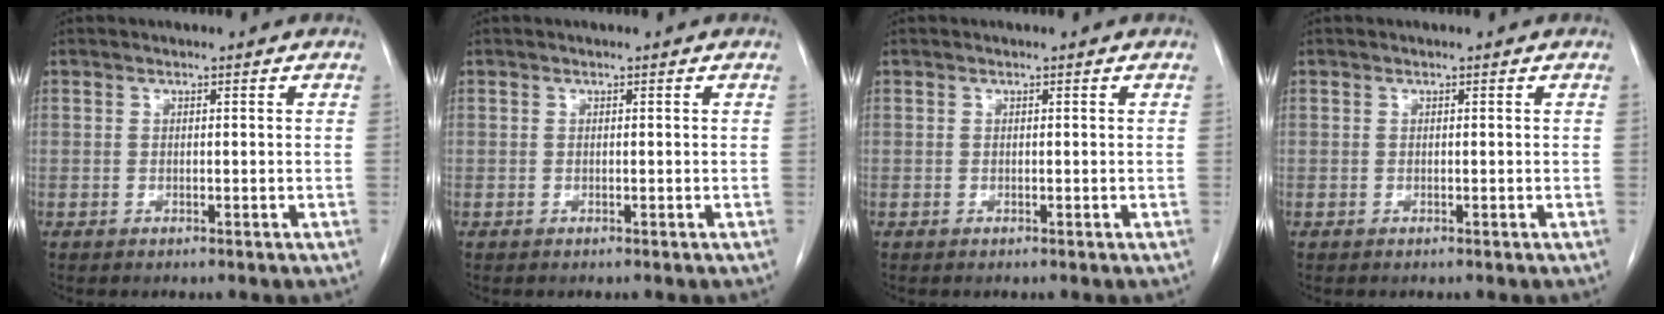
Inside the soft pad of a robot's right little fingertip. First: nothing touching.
{"total": 0.0}
{"total": 0.0}
{"total": 0.0}